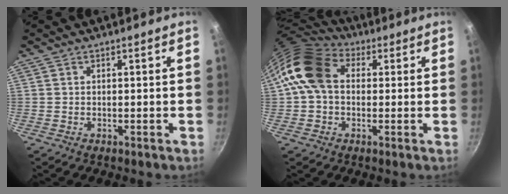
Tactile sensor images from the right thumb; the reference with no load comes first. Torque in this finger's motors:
{"motor_torque": [0.16, 0.96, 0.29, -0.24, 0.36]}